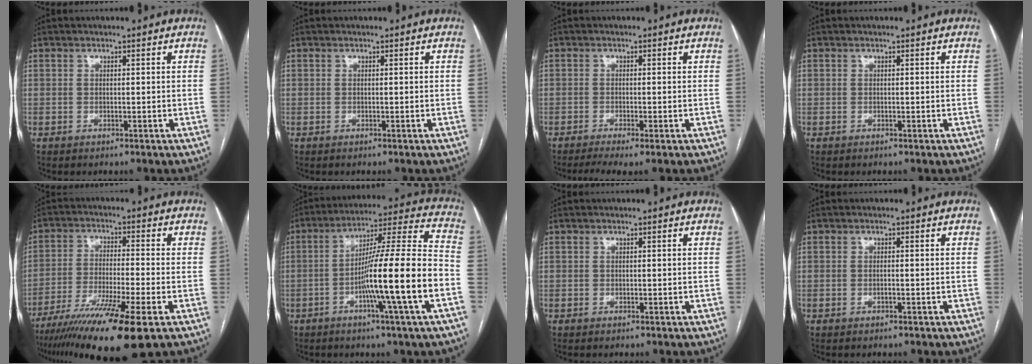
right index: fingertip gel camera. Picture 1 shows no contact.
{"total": 0.0}
{"total": 3.8, "force": [-2.6, 0.1, 2.8], "torque": [-0.048, -0.008, -0.044]}
{"total": 0.0}
{"total": 15.1, "force": [-9.7, -0.1, 11.6], "torque": [-0.207, -0.040, -0.165]}
{"total": 17.3, "force": [-5.2, -1.2, 16.4], "torque": [-0.265, 0.002, -0.092]}
{"total": 0.0}
{"total": 0.5, "force": [-0.2, 0.1, 0.5], "torque": [-0.010, 0.000, -0.003]}